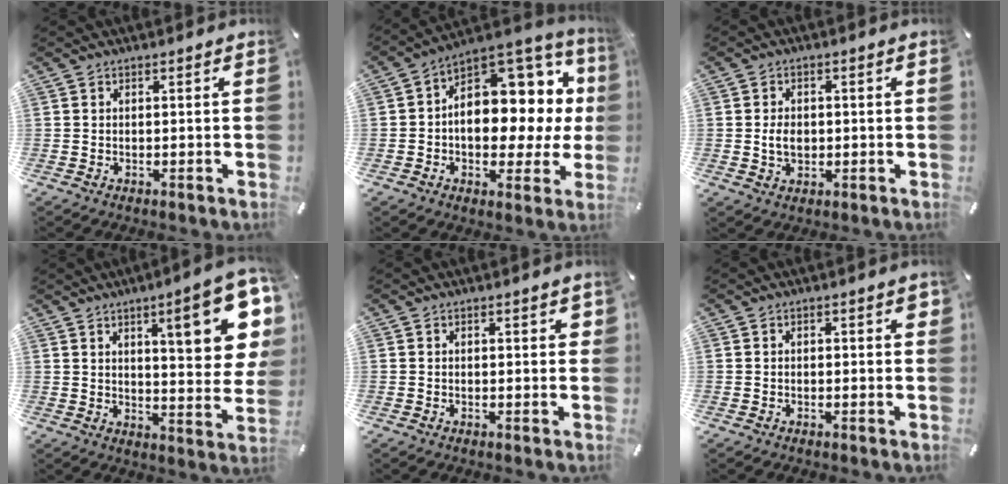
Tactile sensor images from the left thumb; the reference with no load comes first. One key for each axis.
{"total": 13.5, "fx": 1.8, "fy": 10.0, "fz": 8.9, "tx": -0.102, "ty": -0.040, "tz": 0.035}
{"total": 4.1, "fx": -0.2, "fy": 3.1, "fz": 2.8, "tx": -0.050, "ty": 0.001, "tz": -0.008}
{"total": 18.0, "fx": 8.0, "fy": 5.2, "fz": 15.3, "tx": -0.206, "ty": -0.042, "tz": 0.118}
{"total": 1.5, "fx": 0.2, "fy": 0.7, "fz": 1.3, "tx": -0.017, "ty": 0.002, "tz": 0.000}
{"total": 1.5, "fx": 0.0, "fy": 0.8, "fz": 1.3, "tx": -0.024, "ty": 0.004, "tz": -0.001}